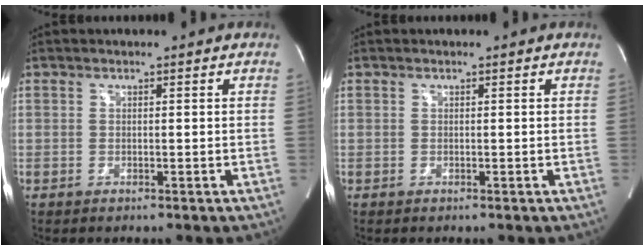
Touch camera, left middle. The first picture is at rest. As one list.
[{"total": 0.0}]